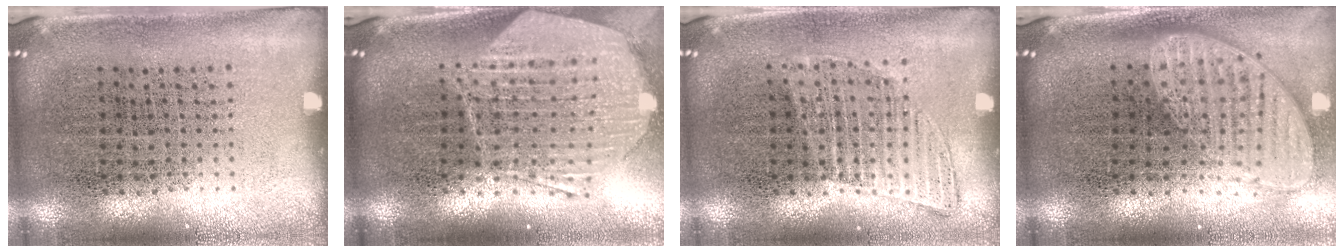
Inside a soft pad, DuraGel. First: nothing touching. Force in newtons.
{"total": 2.3, "press": 1.9, "slide": 1.3}
{"total": 1.0, "press": 1.0, "slide": 0.4}
{"total": 2.0, "press": 1.5, "slide": 1.2}